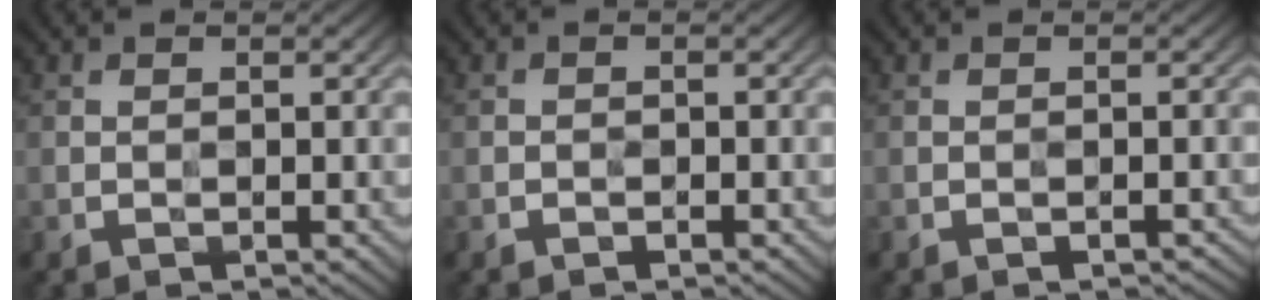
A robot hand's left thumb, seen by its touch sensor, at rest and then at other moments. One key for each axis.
{"total": 0.5, "fx": -0.4, "fy": 0.3, "fz": 0.2, "tx": 0.001, "ty": 0.000, "tz": -0.007}
{"total": 0.6, "fx": -0.5, "fy": 0.1, "fz": 0.4, "tx": -0.006, "ty": 0.002, "tz": -0.007}